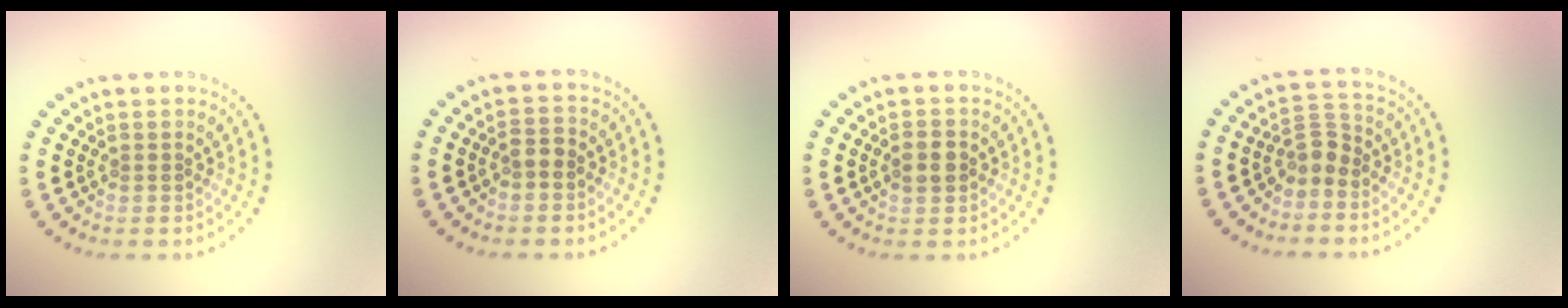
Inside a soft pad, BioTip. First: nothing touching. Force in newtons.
{"total": 1.3, "press": 1.3, "slide": 0.4}
{"total": 2.5, "press": 2.5, "slide": 0.1}
{"total": 2.3, "press": 1.8, "slide": 1.4}